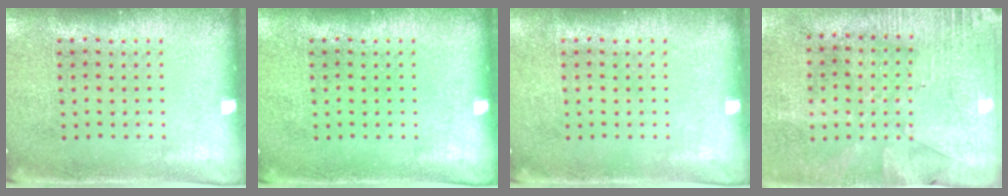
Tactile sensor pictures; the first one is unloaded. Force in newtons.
{"total": 0.0}
{"total": 0.0}
{"total": 2.8, "press": 2.5, "slide": 1.1}